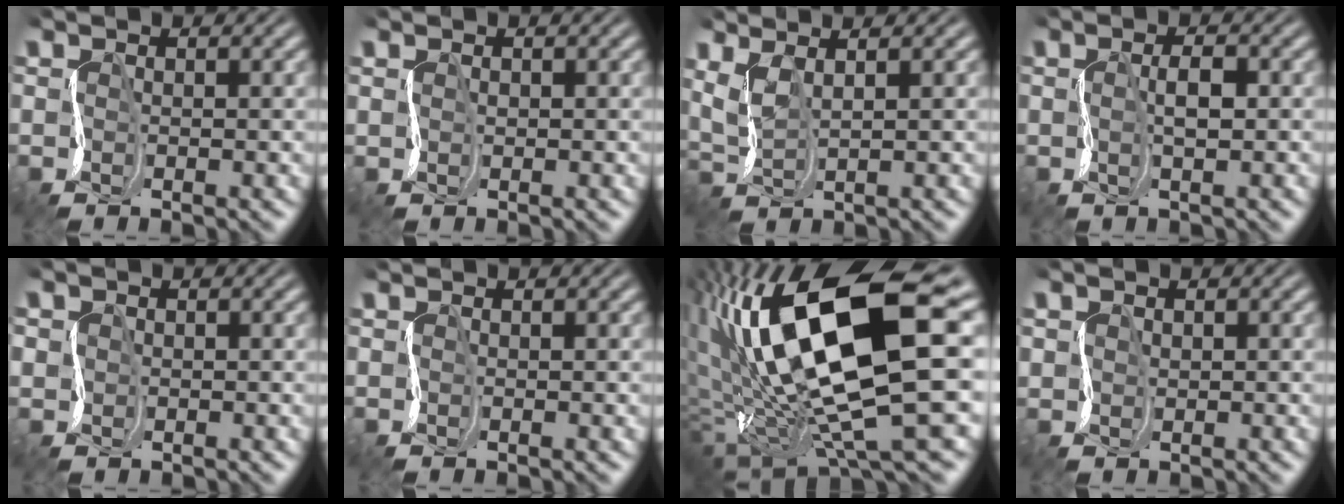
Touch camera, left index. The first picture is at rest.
{"total": 0.8, "force": [0.3, -0.4, -0.6], "torque": [0.003, 0.004, 0.013]}
{"total": 2.7, "force": [2.5, 0.3, 0.9], "torque": [-0.044, 0.022, 0.033]}
{"total": 0.7, "force": [0.4, -0.5, 0.0], "torque": [-0.020, 0.009, 0.010]}
{"total": 1.3, "force": [-0.4, -0.1, -1.2], "torque": [0.004, 0.006, -0.001]}
{"total": 0.0}
{"total": 15.1, "force": [3.7, 5.6, 13.5], "torque": [-0.270, -0.001, 0.079]}
{"total": 1.1, "force": [-0.1, -0.2, -1.0], "torque": [0.001, 0.007, 0.004]}